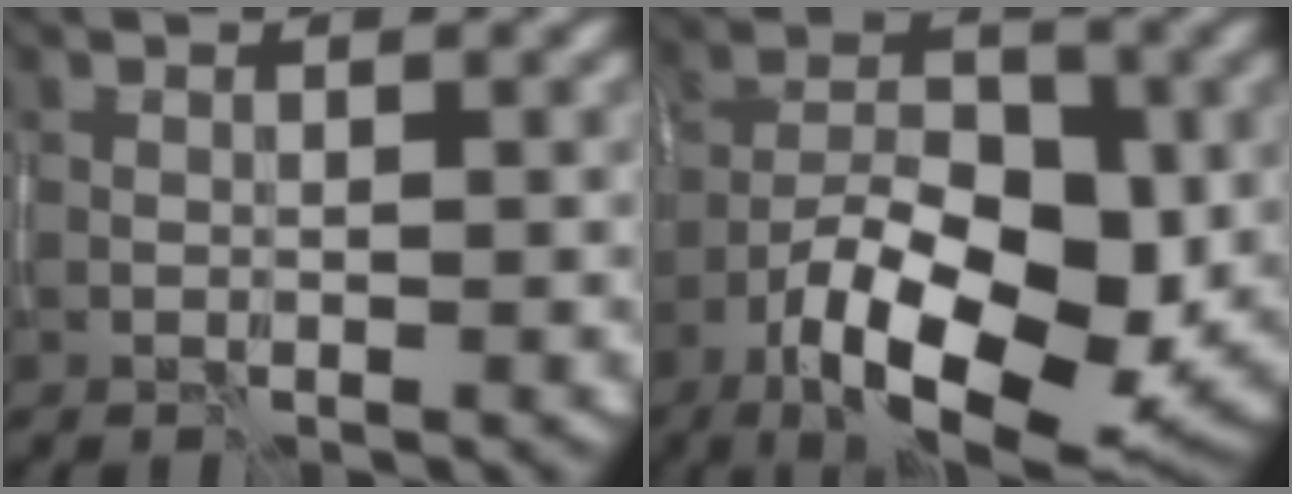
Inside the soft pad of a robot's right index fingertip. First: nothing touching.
{"total": 13.0, "force": [-6.0, 5.8, 10.0], "torque": [-0.159, -0.008, -0.105]}